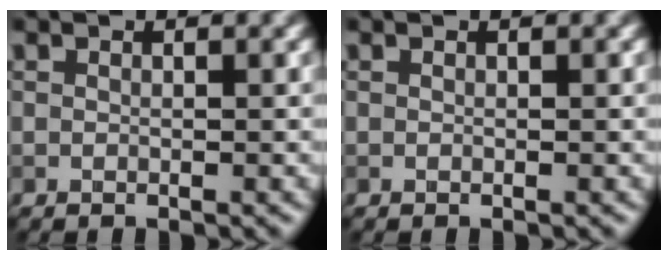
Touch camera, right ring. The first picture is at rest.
{"total": 0.0}